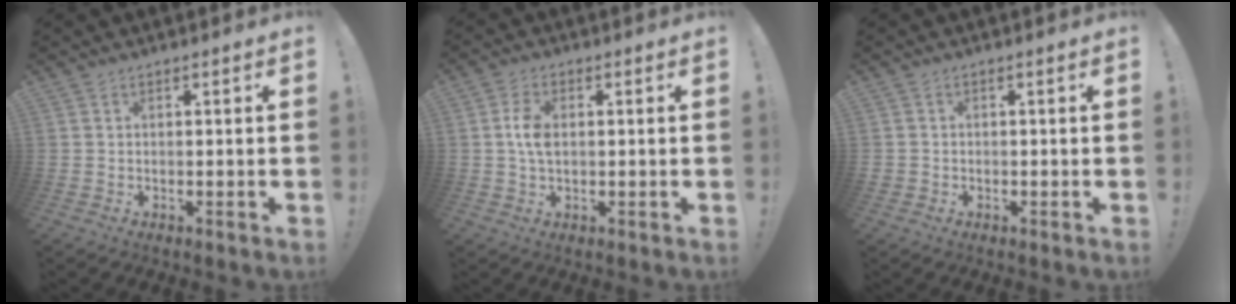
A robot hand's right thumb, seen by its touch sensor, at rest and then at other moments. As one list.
[{"total": 5.5, "force": [0.4, 3.4, 4.3], "torque": [-0.078, 0.006, 0.006]}, {"total": 1.6, "force": [-0.7, 1.3, 0.6], "torque": [-0.016, 0.007, -0.012]}]